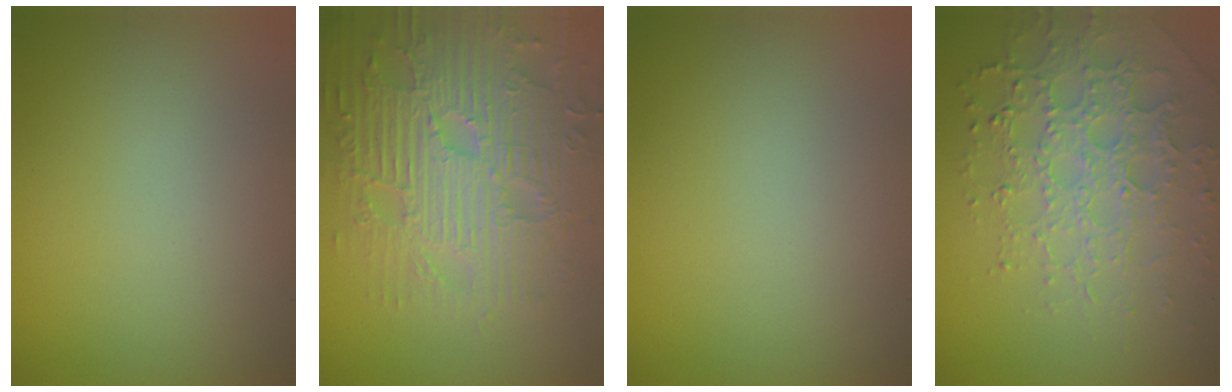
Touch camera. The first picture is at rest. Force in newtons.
{"total": 8.2, "press": 6.2, "slide": 5.4}
{"total": 0.0}
{"total": 6.2, "press": 4.8, "slide": 3.9}